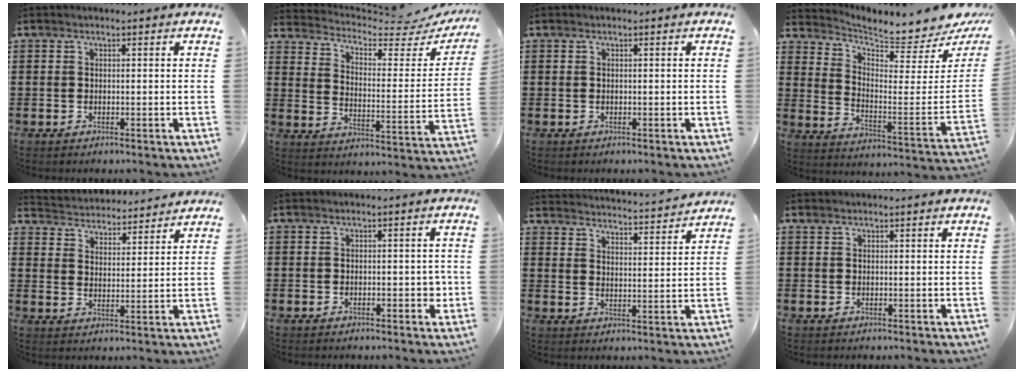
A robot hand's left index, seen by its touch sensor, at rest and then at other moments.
{"total": 4.4, "force": [4.0, 0.7, 1.6], "torque": [-0.050, -0.035, 0.061]}
{"total": 0.0}
{"total": 5.2, "force": [5.1, 0.0, 0.9], "torque": [-0.034, -0.059, 0.078]}
{"total": 3.8, "force": [3.7, 0.0, -0.8], "torque": [-0.009, -0.031, 0.059]}
{"total": 2.1, "force": [-0.5, 0.9, 1.8], "torque": [-0.024, 0.002, -0.014]}
{"total": 3.7, "force": [3.6, -0.7, -0.3], "torque": [-0.015, -0.034, 0.057]}
{"total": 0.8, "force": [0.8, 0.3, 0.1], "torque": [-0.004, 0.002, 0.015]}